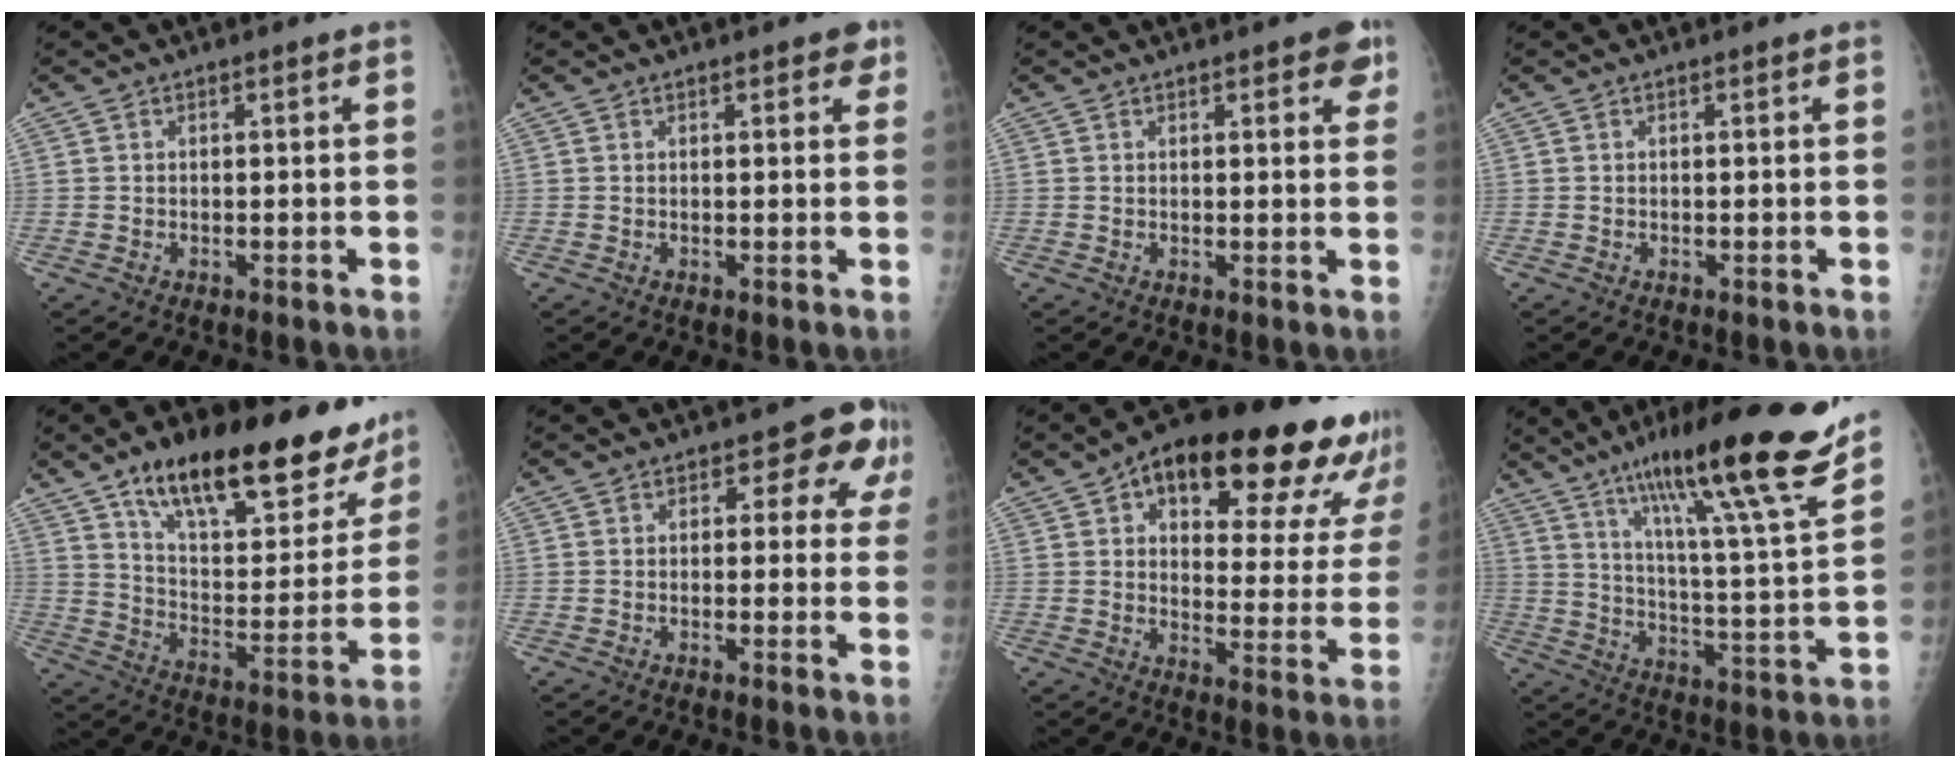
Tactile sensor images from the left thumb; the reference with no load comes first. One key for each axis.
{"total": 2.4, "fx": 1.3, "fy": 1.1, "fz": 1.7, "tx": -0.007, "ty": -0.001, "tz": 0.011}
{"total": 4.6, "fx": 2.4, "fy": 1.7, "fz": 3.5, "tx": -0.023, "ty": -0.006, "tz": 0.022}
{"total": 0.0}
{"total": 27.6, "fx": 18.7, "fy": 10.6, "fz": 17.2, "tx": -0.209, "ty": -0.057, "tz": 0.290}
{"total": 7.7, "fx": 2.6, "fy": 4.7, "fz": 5.5, "tx": -0.009, "ty": 0.002, "tz": 0.018}
{"total": 26.5, "fx": 16.3, "fy": 10.4, "fz": 18.1, "tx": -0.208, "ty": -0.030, "tz": 0.216}
{"total": 24.5, "fx": 17.4, "fy": 1.8, "fz": 17.2, "tx": -0.248, "ty": -0.075, "tz": 0.273}